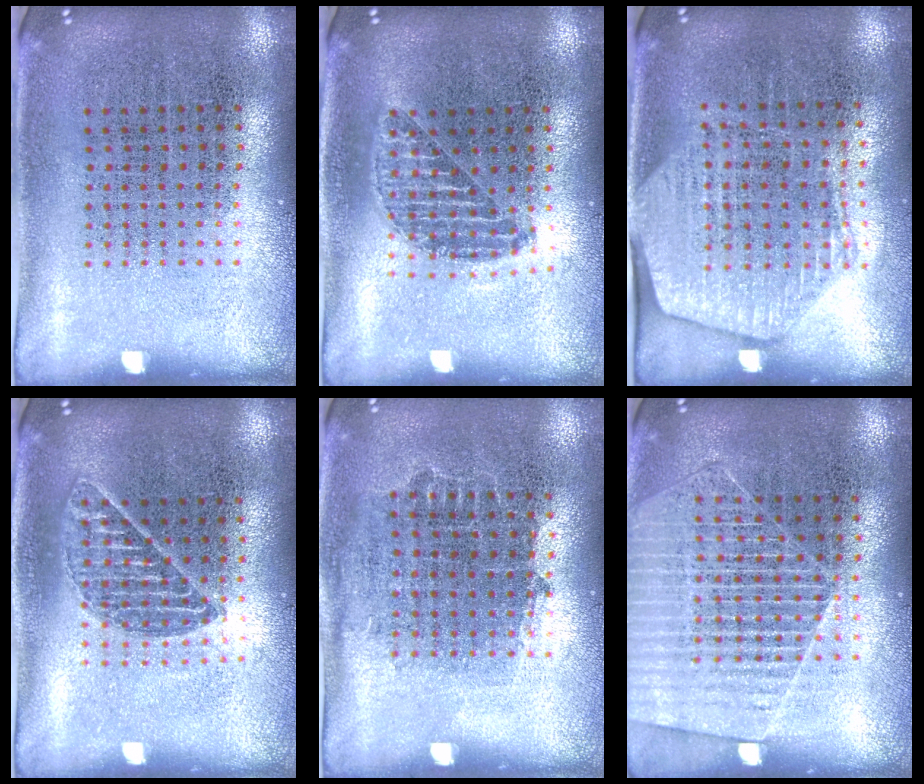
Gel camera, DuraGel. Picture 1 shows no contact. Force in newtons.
{"total": 1.1, "press": 1.0, "slide": 0.5}
{"total": 1.7, "press": 1.5, "slide": 0.7}
{"total": 1.1, "press": 1.1, "slide": 0.5}
{"total": 0.8, "press": 0.7, "slide": 0.3}
{"total": 1.6, "press": 1.4, "slide": 0.7}